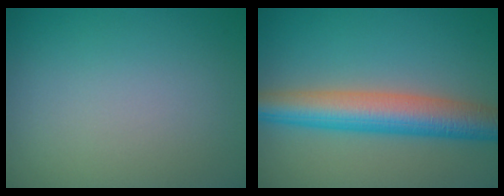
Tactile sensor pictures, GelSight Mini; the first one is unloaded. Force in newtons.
{"total": 7.0, "press": 7.0, "slide": 0.2}